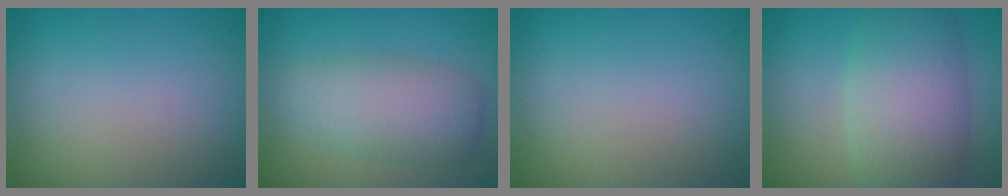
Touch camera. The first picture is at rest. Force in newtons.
{"total": 5.2, "press": 5.2, "slide": 0.2}
{"total": 0.0}
{"total": 8.5, "press": 8.5, "slide": 0.3}